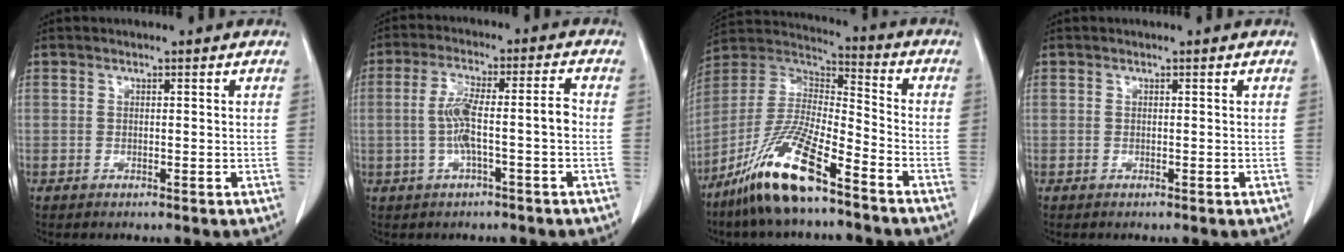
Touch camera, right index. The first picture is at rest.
{"total": 7.6, "force": [-1.3, 0.7, 7.5], "torque": [-0.146, 0.024, -0.023]}
{"total": 15.4, "force": [-10.2, 2.4, 11.3], "torque": [-0.236, -0.009, -0.193]}
{"total": 0.0}